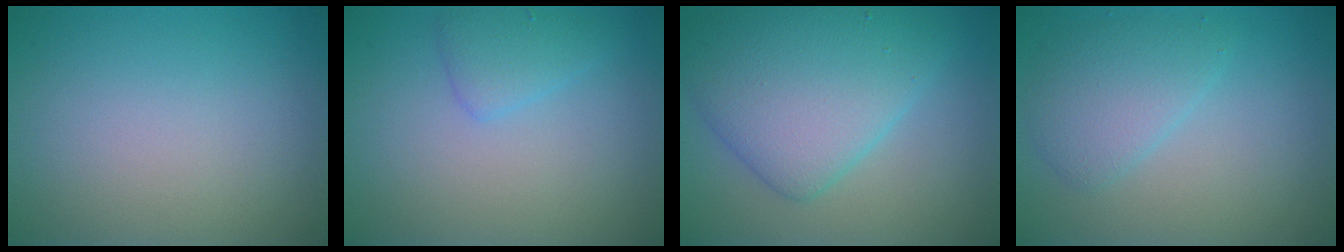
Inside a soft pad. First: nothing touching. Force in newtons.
{"total": 1.8, "press": 1.8, "slide": 0.2}
{"total": 7.5, "press": 7.5, "slide": 0.2}
{"total": 3.0, "press": 3.0, "slide": 0.2}